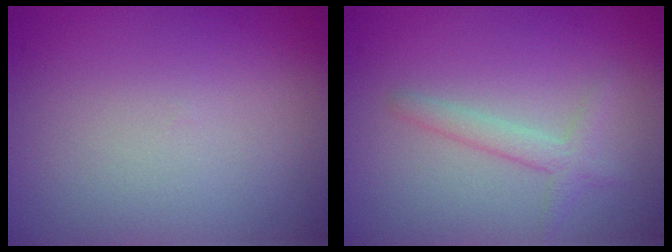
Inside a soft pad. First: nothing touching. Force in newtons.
{"total": 1.9, "press": 1.9, "slide": 0.1}